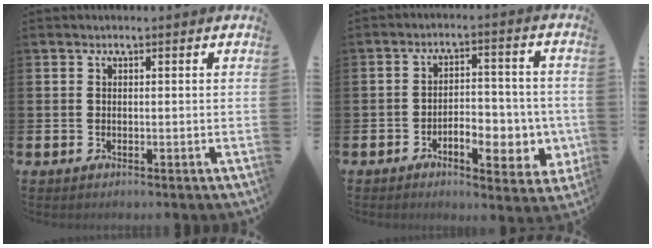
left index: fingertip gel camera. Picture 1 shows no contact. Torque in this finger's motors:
{"motor_torque": [0.35, 0.16, 0.75, 0.14]}